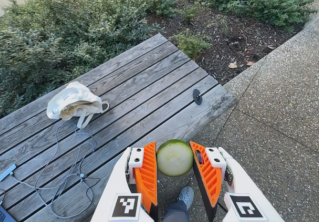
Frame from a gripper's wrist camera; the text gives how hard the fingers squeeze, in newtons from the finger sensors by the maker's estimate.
{"total": 9.1, "left": 8.9, "right": 9.3}